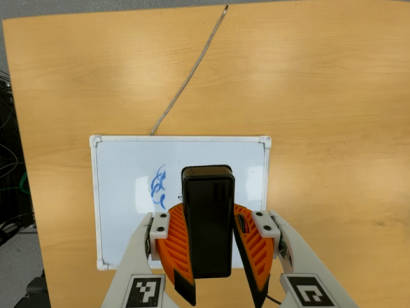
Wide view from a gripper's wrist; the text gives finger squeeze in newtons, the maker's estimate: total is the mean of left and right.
{"total": 8.8, "left": 9.1, "right": 8.5}